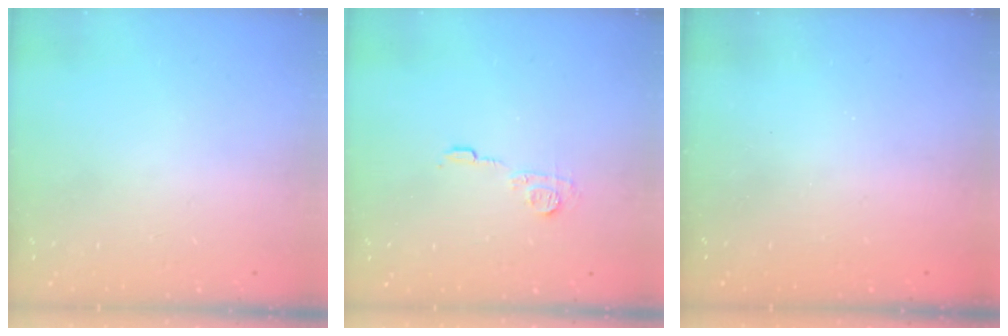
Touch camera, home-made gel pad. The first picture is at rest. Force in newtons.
{"total": 6.2, "press": 6.2, "slide": 0.2}
{"total": 2.6, "press": 2.5, "slide": 0.9}